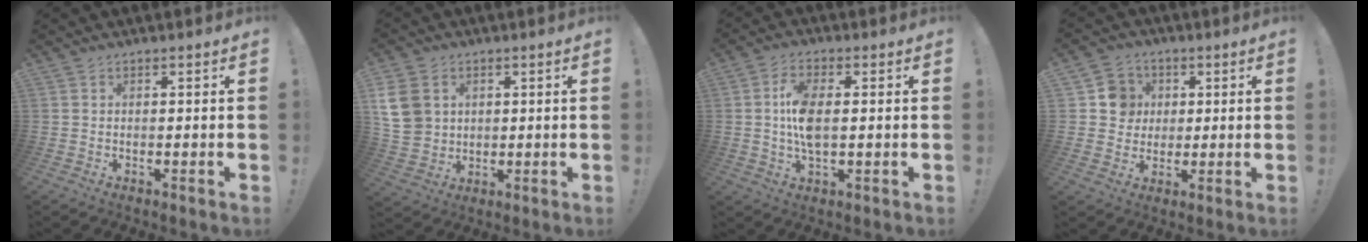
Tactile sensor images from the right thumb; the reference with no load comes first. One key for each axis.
{"total": 10.9, "fx": 3.4, "fy": 8.9, "fz": 5.3, "tx": -0.106, "ty": -0.011, "tz": 0.069}
{"total": 9.2, "fx": 0.5, "fy": 4.3, "fz": 8.1, "tx": -0.162, "ty": -0.004, "tz": 0.007}
{"total": 8.8, "fx": 1.9, "fy": 8.4, "fz": 1.7, "tx": -0.016, "ty": -0.008, "tz": 0.042}